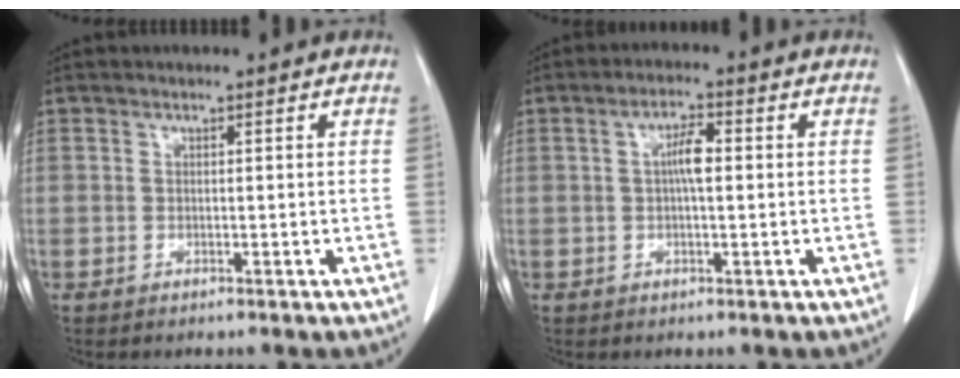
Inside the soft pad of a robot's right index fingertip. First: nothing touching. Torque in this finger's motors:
{"motor_torque": [0.60, 0.09, 0.34, 0.10]}